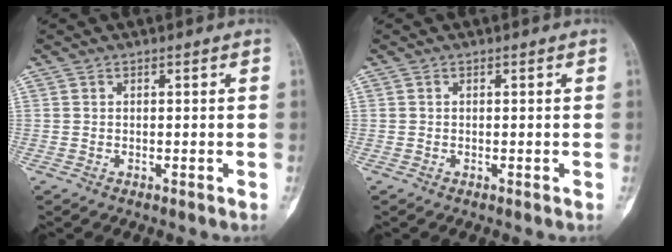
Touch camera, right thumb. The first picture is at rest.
{"total": 0.0}